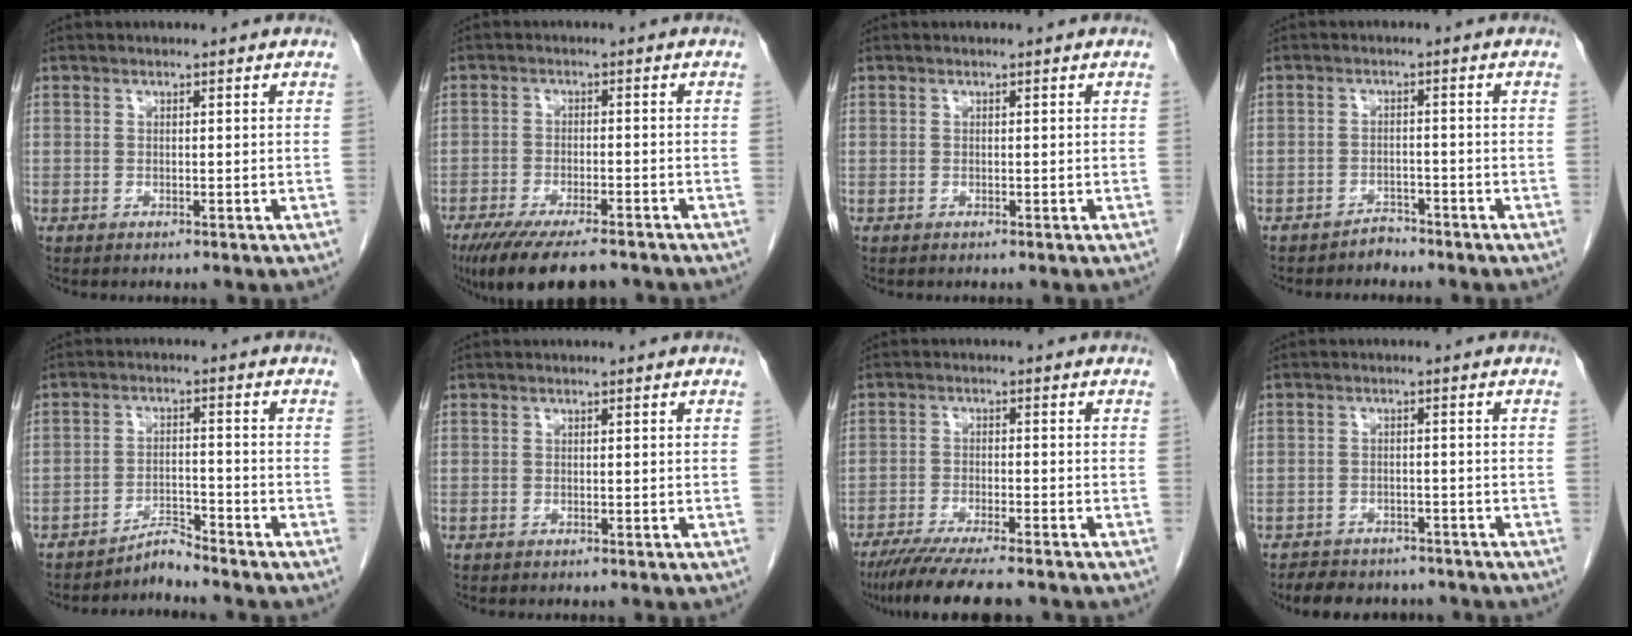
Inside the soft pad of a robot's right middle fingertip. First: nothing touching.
{"total": 11.8, "force": [-9.3, 2.6, 6.7], "torque": [-0.110, -0.022, -0.144]}
{"total": 0.0}
{"total": 2.1, "force": [-1.9, 0.7, 0.0], "torque": [0.001, 0.001, -0.030]}
{"total": 3.3, "force": [-3.2, -0.5, -0.1], "torque": [0.006, -0.012, -0.057]}
{"total": 0.0}
{"total": 10.4, "force": [-8.7, 0.6, 5.8], "torque": [-0.089, -0.027, -0.137]}
{"total": 8.2, "force": [-7.1, 3.4, 2.2], "torque": [-0.037, -0.001, -0.093]}